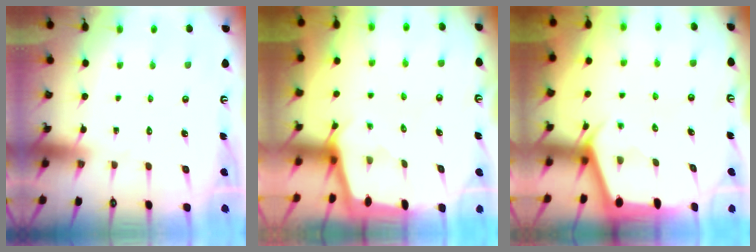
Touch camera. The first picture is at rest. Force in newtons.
{"total": 1.9, "press": 1.9, "slide": 0.1}
{"total": 2.2, "press": 2.2, "slide": 0.3}